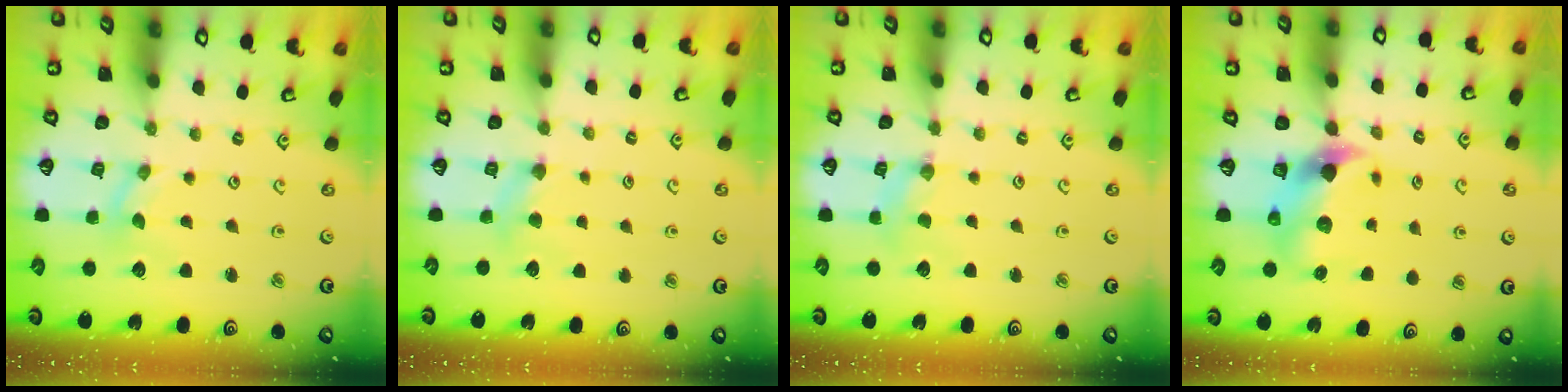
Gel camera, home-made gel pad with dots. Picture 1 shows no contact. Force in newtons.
{"total": 4.7, "press": 4.7, "slide": 0.5}
{"total": 2.1, "press": 2.1, "slide": 0.4}
{"total": 7.3, "press": 7.2, "slide": 1.3}